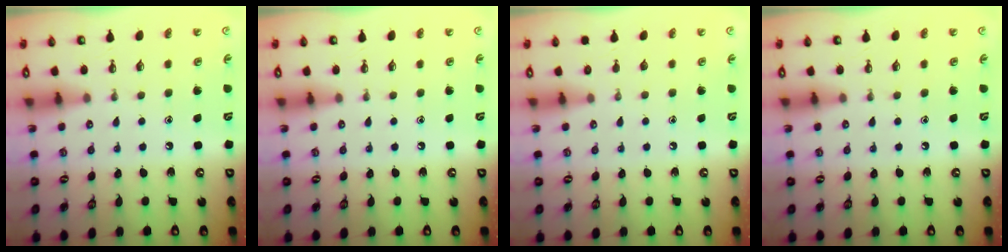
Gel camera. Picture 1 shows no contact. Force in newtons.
{"total": 0.0}
{"total": 0.0}
{"total": 0.0}